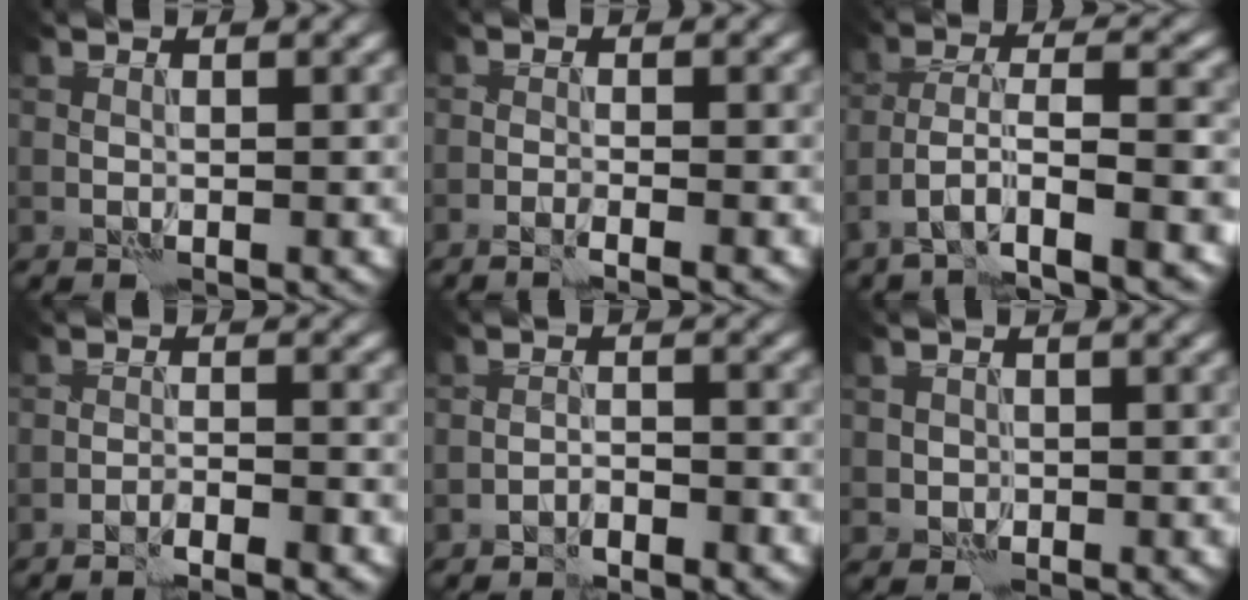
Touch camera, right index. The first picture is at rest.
{"total": 1.9, "force": [-1.5, -0.1, 1.2], "torque": [-0.026, 0.002, -0.030]}
{"total": 6.6, "force": [-4.1, 1.6, 4.9], "torque": [-0.086, 0.003, -0.076]}
{"total": 3.2, "force": [-2.9, 0.1, 1.4], "torque": [-0.024, 0.005, -0.044]}
{"total": 1.9, "force": [-1.9, 0.3, 0.4], "torque": [0.000, 0.006, -0.035]}
{"total": 1.0, "force": [-0.1, 1.0, -0.2], "torque": [0.013, 0.000, -0.002]}